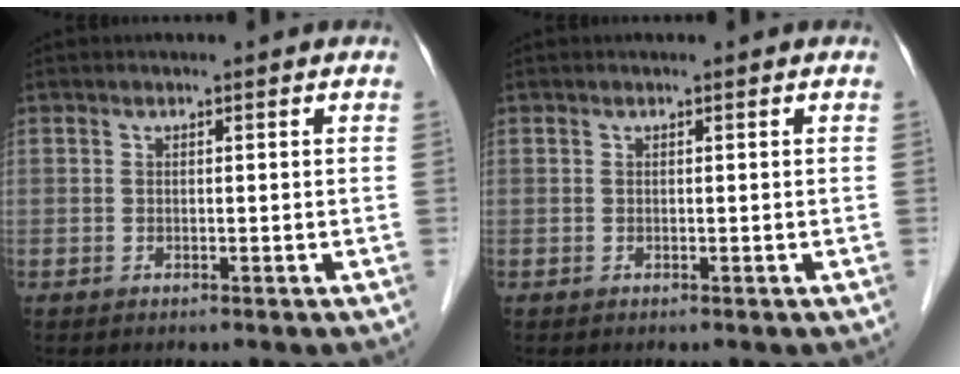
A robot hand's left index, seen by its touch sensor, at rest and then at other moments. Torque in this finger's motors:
{"motor_torque": [0.00, 0.00, 0.00, 0.00]}